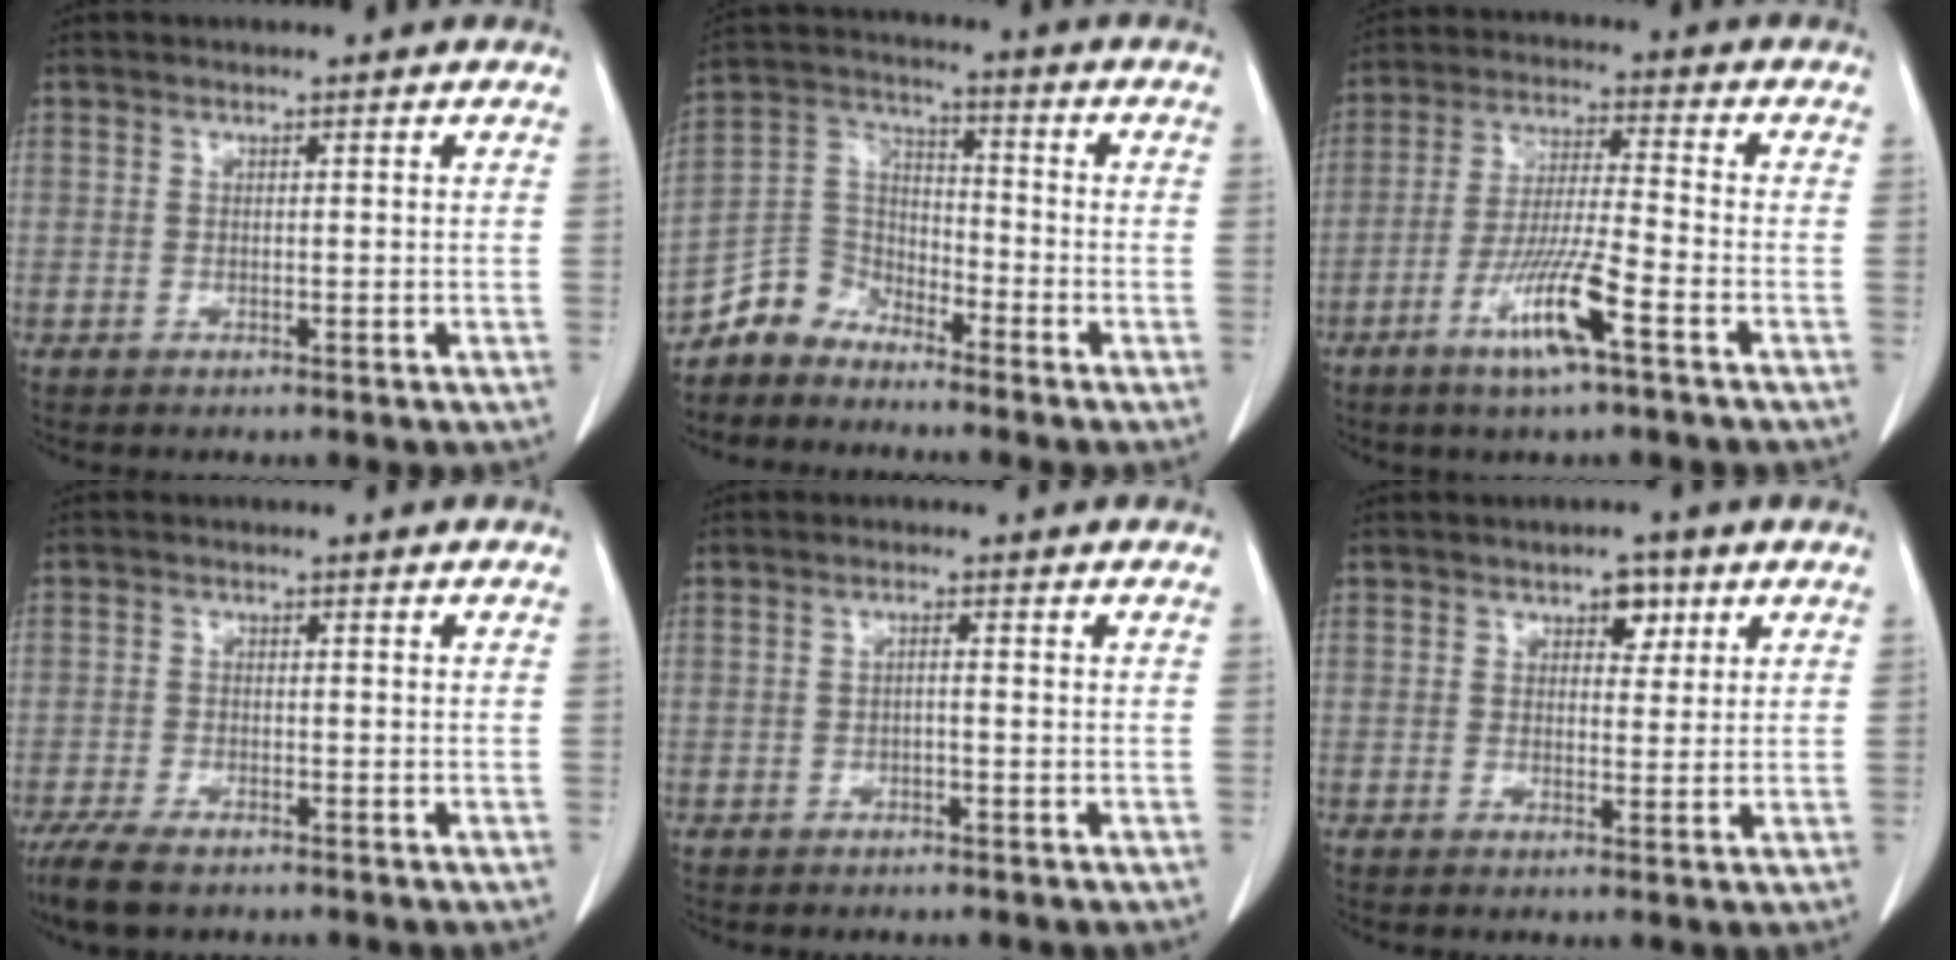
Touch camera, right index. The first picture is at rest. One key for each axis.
{"total": 6.9, "fx": -6.1, "fy": 3.2, "fz": -0.1, "tx": 0.005, "ty": 0.028, "tz": -0.129}
{"total": 10.3, "fx": -5.3, "fy": 0.1, "fz": 8.8, "tx": -0.172, "ty": -0.015, "tz": -0.102}
{"total": 6.0, "fx": -4.6, "fy": 1.9, "fz": 3.4, "tx": -0.065, "ty": -0.012, "tz": -0.081}
{"total": 1.1, "fx": -0.4, "fy": 0.1, "fz": 1.0, "tx": -0.016, "ty": 0.003, "tz": -0.008}
{"total": 3.1, "fx": 1.5, "fy": 1.9, "fz": 2.0, "tx": -0.025, "ty": 0.006, "tz": 0.019}